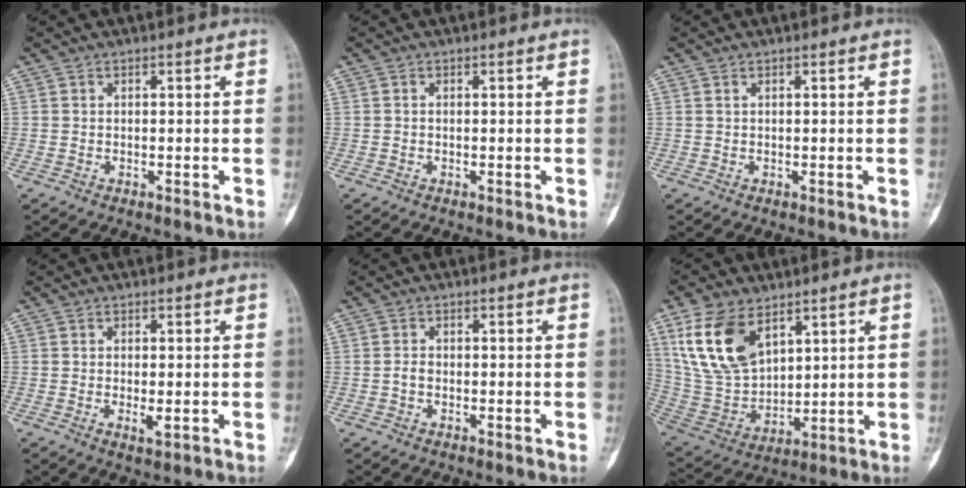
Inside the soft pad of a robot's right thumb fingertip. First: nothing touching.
{"total": 0.0}
{"total": 0.0}
{"total": 2.0, "force": [-0.5, 0.7, 1.8], "torque": [-0.033, -0.008, -0.009]}
{"total": 1.3, "force": [-0.4, 0.9, 0.8], "torque": [-0.009, 0.003, -0.010]}
{"total": 15.8, "force": [7.9, 9.1, 10.2], "torque": [-0.182, -0.031, 0.169]}